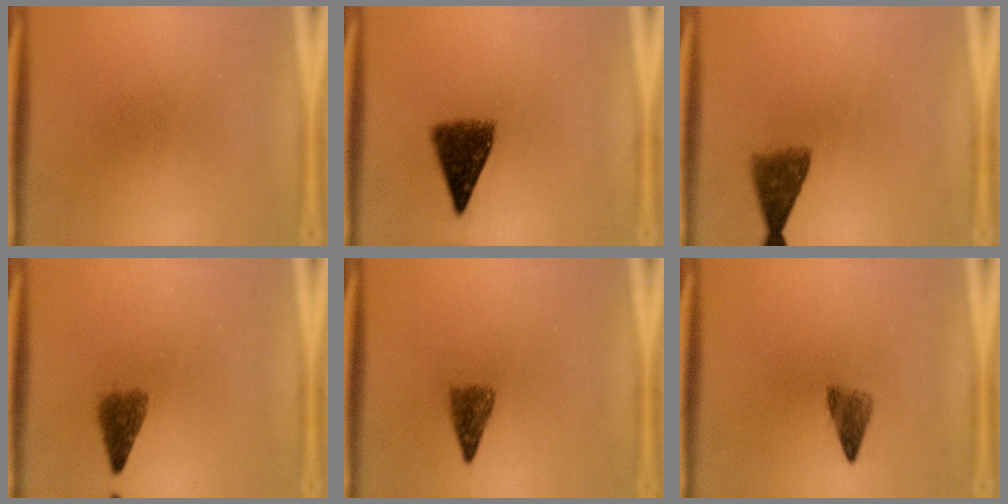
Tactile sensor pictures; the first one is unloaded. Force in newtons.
{"total": 7.7}
{"total": 4.2}
{"total": 3.3}
{"total": 2.9}
{"total": 2.8}